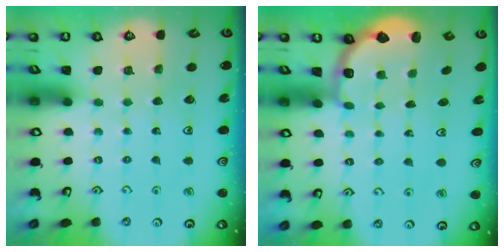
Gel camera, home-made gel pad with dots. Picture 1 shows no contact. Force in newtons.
{"total": 2.8, "press": 2.1, "slide": 1.9}